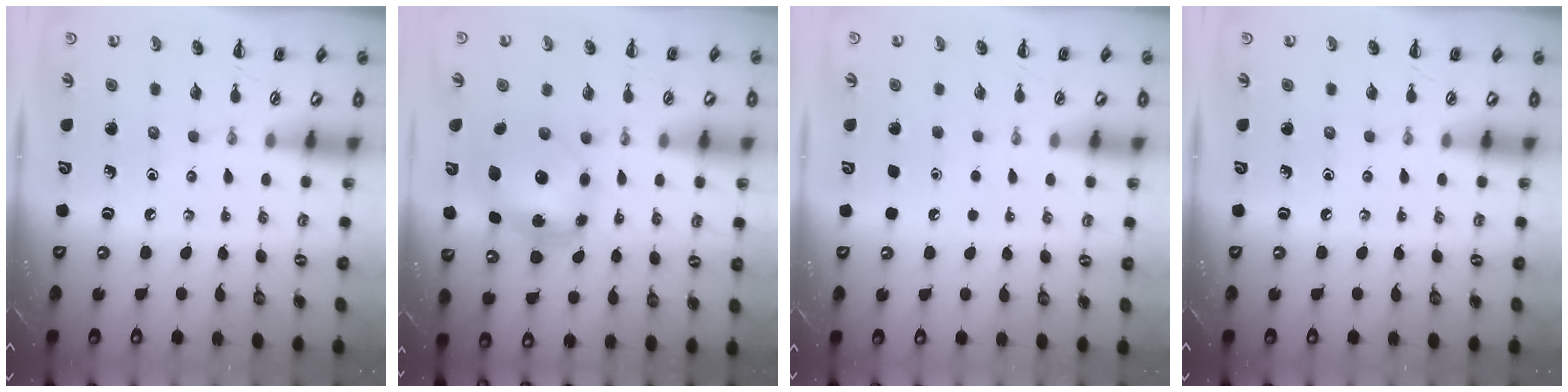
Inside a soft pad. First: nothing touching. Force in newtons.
{"total": 5.8, "press": 5.7, "slide": 1.2}
{"total": 1.7, "press": 1.7, "slide": 0.1}
{"total": 0.0}